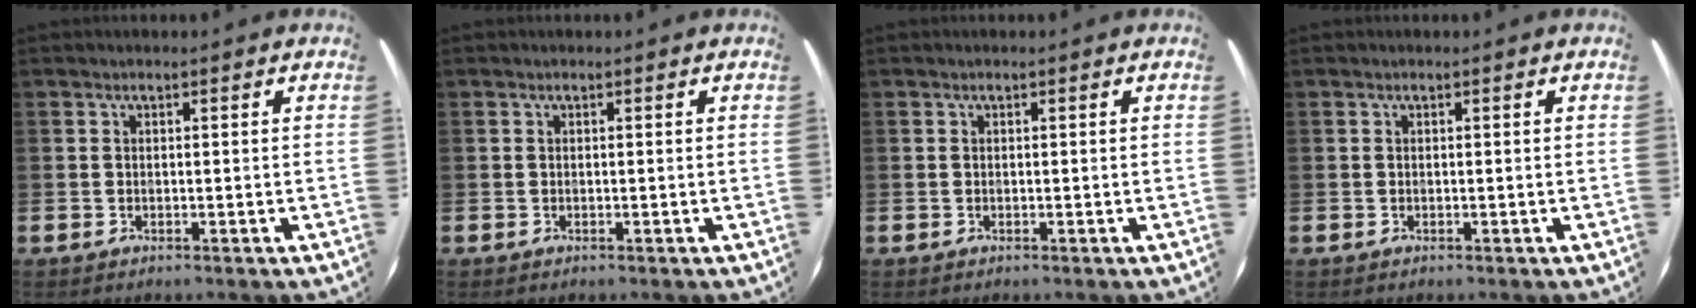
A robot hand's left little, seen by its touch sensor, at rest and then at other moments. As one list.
[{"total": 0.0}, {"total": 0.0}, {"total": 0.0}]